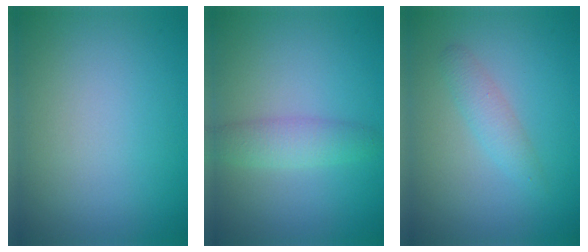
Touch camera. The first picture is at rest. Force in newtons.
{"total": 2.4, "press": 2.4, "slide": 0.1}
{"total": 1.8, "press": 1.8, "slide": 0.0}